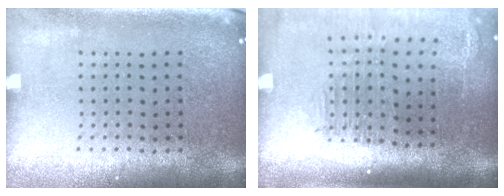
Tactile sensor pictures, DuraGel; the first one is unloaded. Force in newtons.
{"total": 2.1, "press": 1.7, "slide": 1.2}